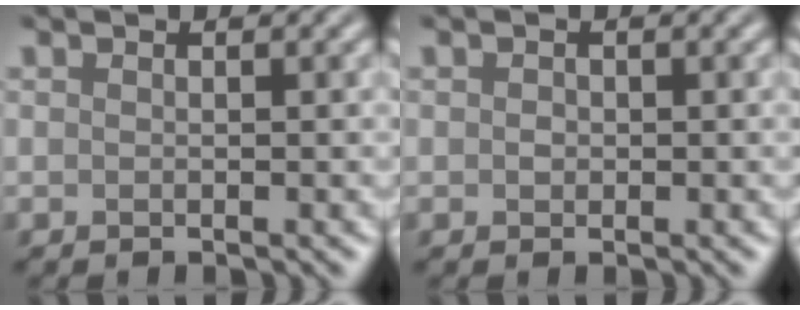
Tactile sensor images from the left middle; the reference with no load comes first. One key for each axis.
{"total": 0.7, "fx": 0.0, "fy": 0.6, "fz": 0.3, "tx": -0.004, "ty": -0.003, "tz": -0.001}